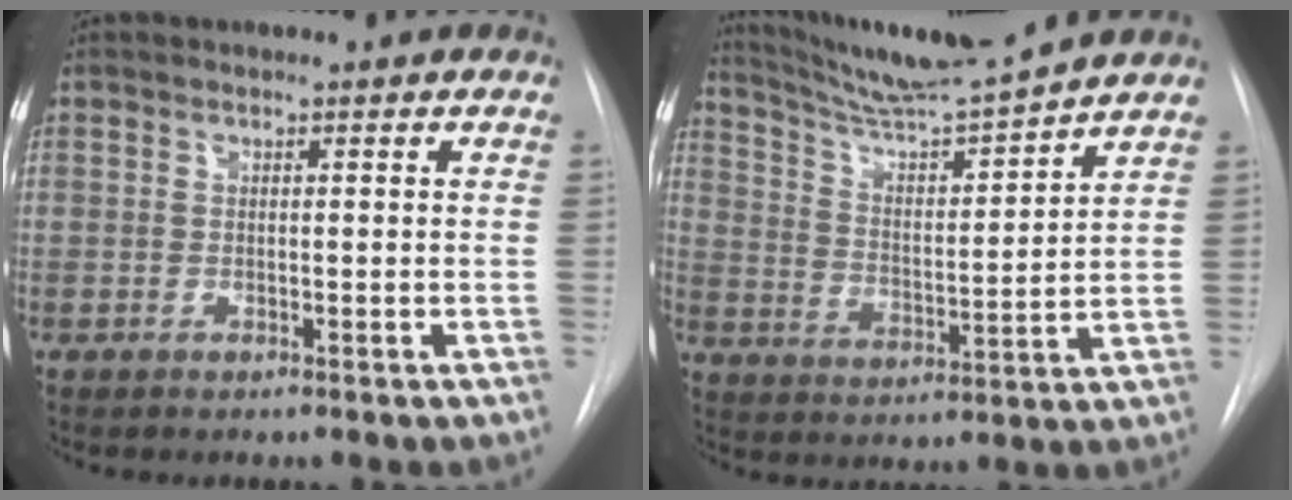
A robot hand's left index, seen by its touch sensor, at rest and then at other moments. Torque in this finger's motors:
{"motor_torque": [0.36, -0.78, 0.26, 0.09]}